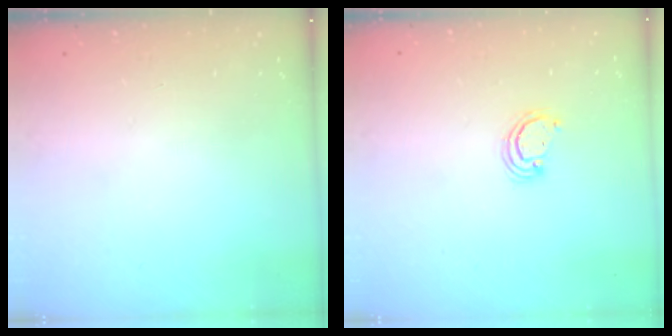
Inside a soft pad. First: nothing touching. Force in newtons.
{"total": 2.3, "press": 2.3, "slide": 0.3}